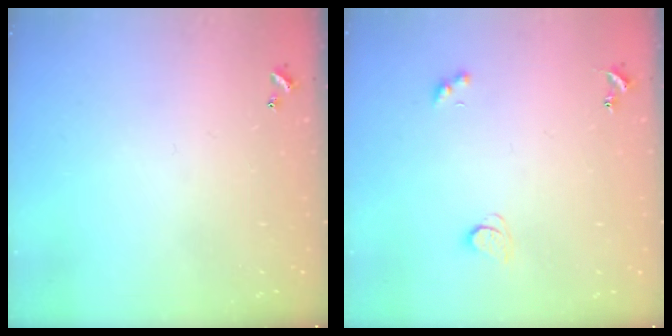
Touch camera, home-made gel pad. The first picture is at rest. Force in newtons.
{"total": 1.8, "press": 1.7, "slide": 0.4}